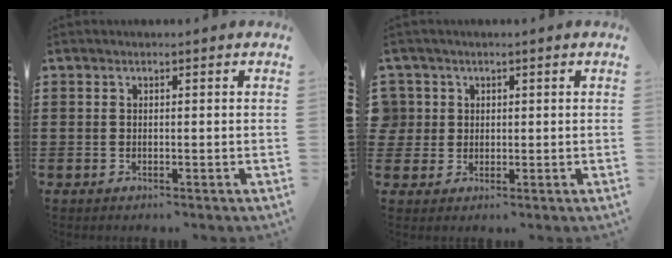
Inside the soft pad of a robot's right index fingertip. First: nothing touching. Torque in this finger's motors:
{"motor_torque": [-0.85, 1.29, -0.03, -0.02]}